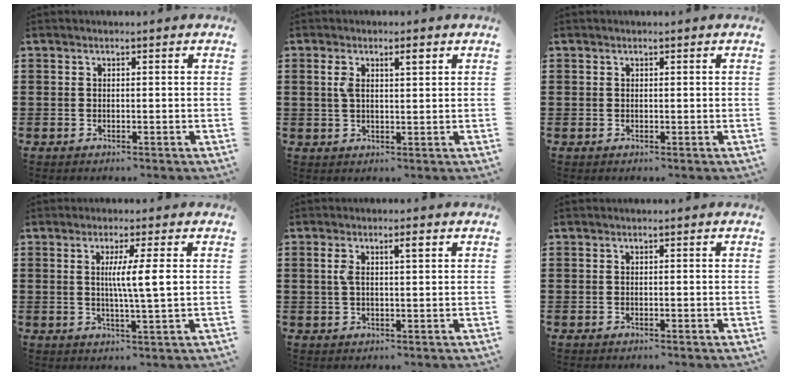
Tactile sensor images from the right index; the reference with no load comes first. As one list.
[{"total": 3.3, "force": [1.2, 1.0, 2.9], "torque": [-0.059, 0.007, 0.018]}, {"total": 0.5, "force": [0.2, 0.4, 0.0], "torque": [-0.001, 0.004, 0.005]}, {"total": 5.6, "force": [1.0, -0.3, 5.5], "torque": [-0.106, -0.006, 0.011]}, {"total": 3.3, "force": [1.1, 0.8, 3.0], "torque": [-0.053, 0.003, 0.014]}, {"total": 0.0}]